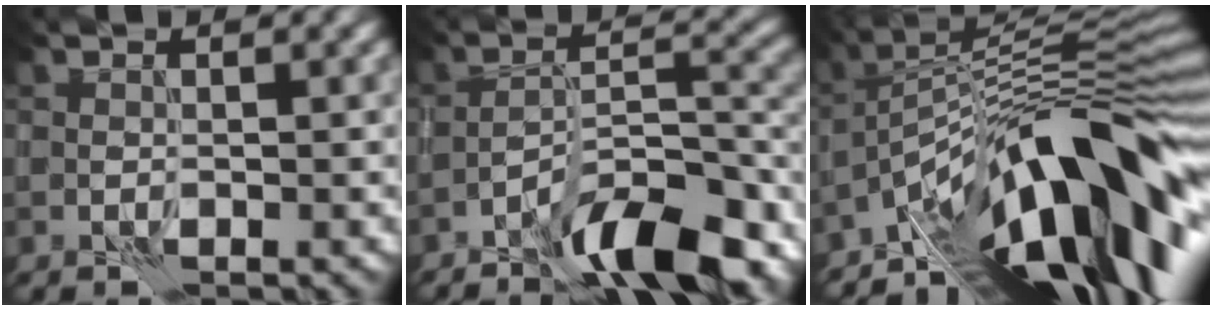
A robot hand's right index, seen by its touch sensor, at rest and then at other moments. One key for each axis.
{"total": 10.3, "fx": -6.9, "fy": 2.9, "fz": 7.0, "tx": -0.109, "ty": 0.008, "tz": -0.124}
{"total": 15.2, "fx": -7.0, "fy": 4.4, "fz": 12.8, "tx": -0.179, "ty": 0.034, "tz": -0.126}